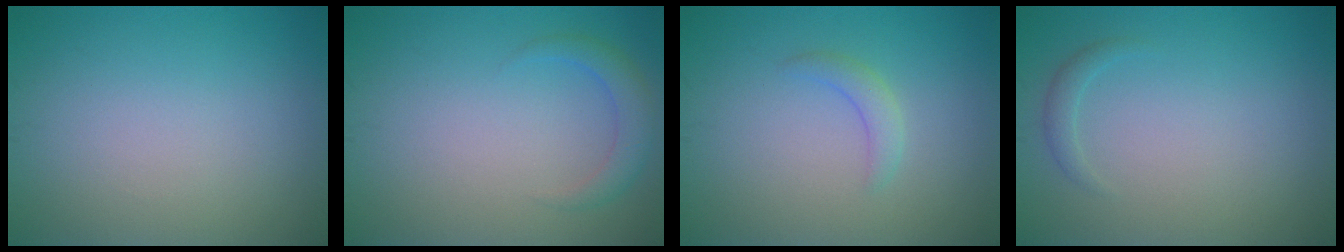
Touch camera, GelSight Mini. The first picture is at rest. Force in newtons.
{"total": 2.1, "press": 2.1, "slide": 0.2}
{"total": 1.6, "press": 1.6, "slide": 0.2}
{"total": 0.9, "press": 0.9, "slide": 0.0}